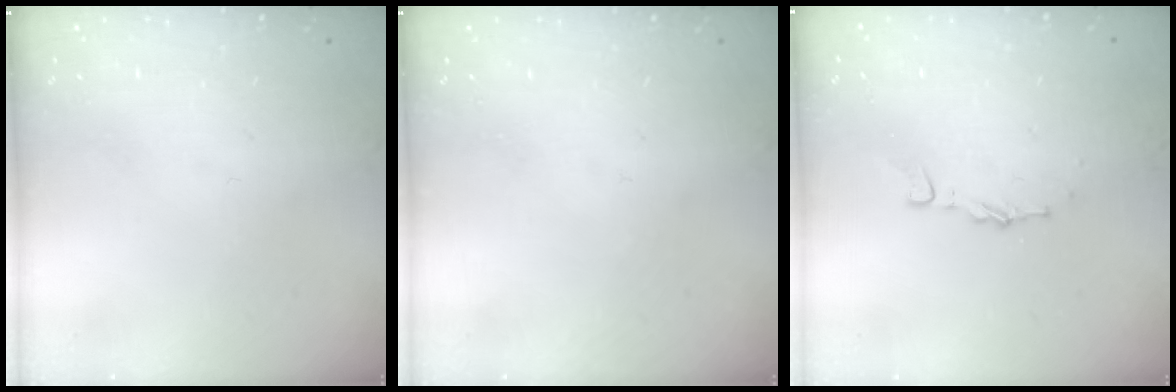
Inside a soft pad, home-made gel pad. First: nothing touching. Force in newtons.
{"total": 0.0}
{"total": 2.6, "press": 2.6, "slide": 0.2}